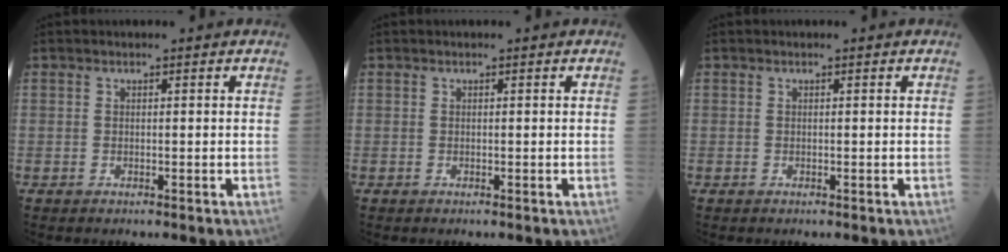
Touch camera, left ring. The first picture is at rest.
{"total": 0.0}
{"total": 0.0}